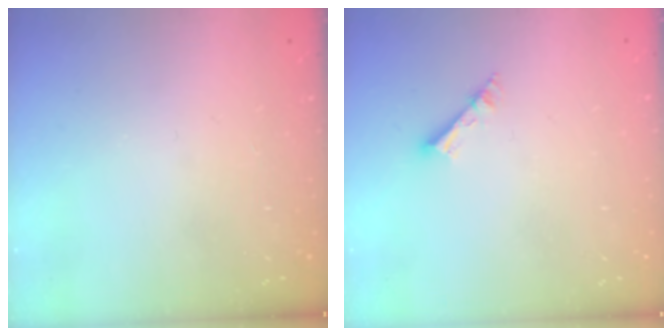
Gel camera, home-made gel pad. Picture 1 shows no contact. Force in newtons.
{"total": 2.6, "press": 2.5, "slide": 0.2}